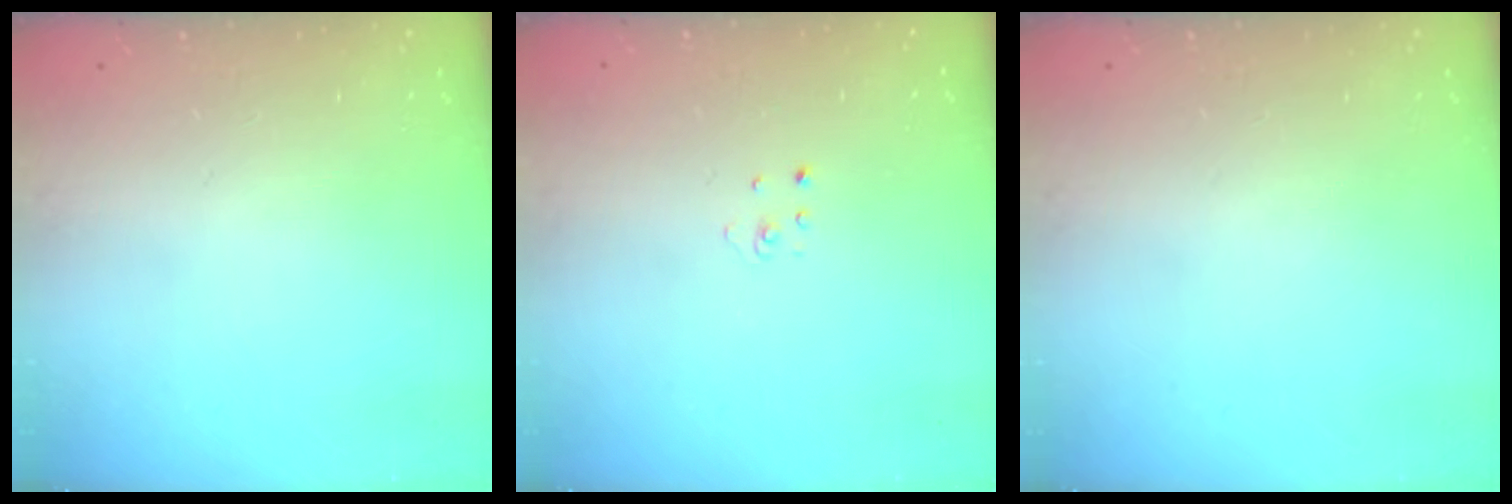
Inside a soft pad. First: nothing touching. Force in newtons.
{"total": 1.5, "press": 1.5, "slide": 0.1}
{"total": 0.0}